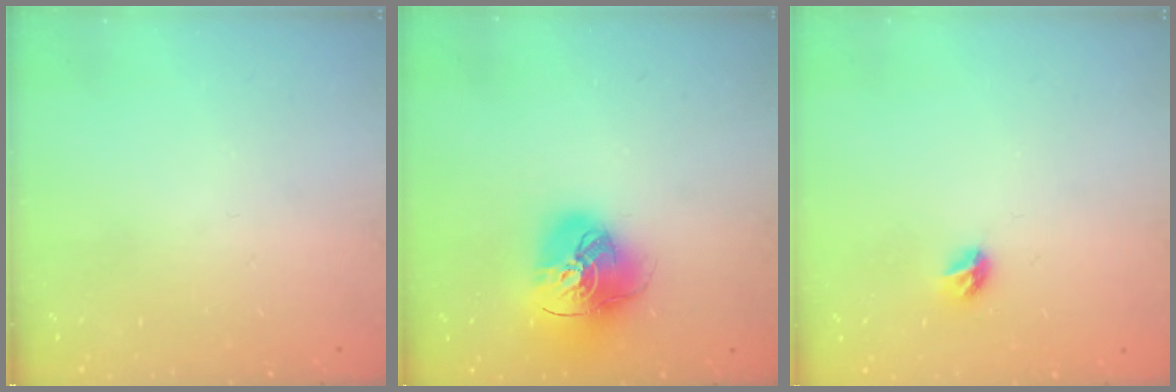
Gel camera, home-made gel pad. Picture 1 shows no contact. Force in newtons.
{"total": 16.2, "press": 16.1, "slide": 1.7}
{"total": 5.8, "press": 5.8, "slide": 0.7}